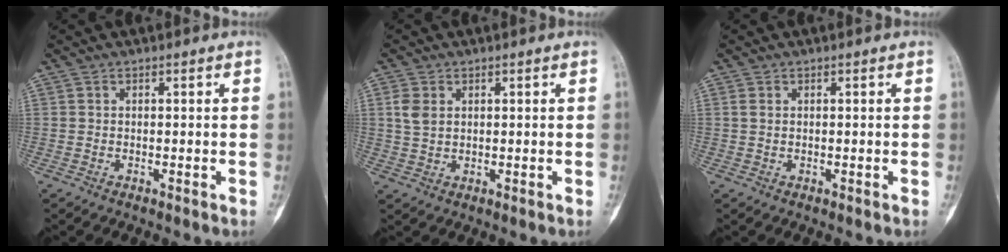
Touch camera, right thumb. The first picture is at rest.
{"total": 3.7, "force": [1.1, 2.5, 2.4], "torque": [-0.044, 0.001, 0.026]}
{"total": 0.9, "force": [0.3, 0.5, 0.7], "torque": [-0.016, 0.004, 0.009]}